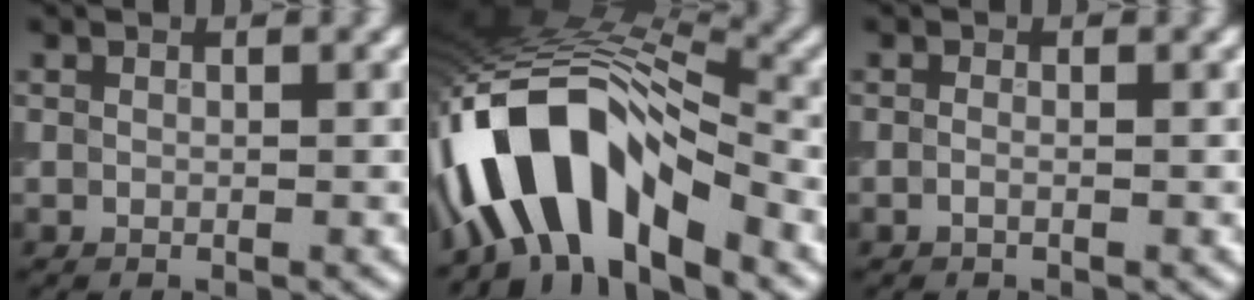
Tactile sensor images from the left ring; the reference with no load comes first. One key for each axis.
{"total": 12.7, "fx": -5.7, "fy": 5.6, "fz": 9.9, "tx": -0.173, "ty": 0.013, "tz": -0.107}
{"total": 0.6, "fx": -0.2, "fy": 0.3, "fz": 0.5, "tx": -0.012, "ty": -0.004, "tz": -0.009}